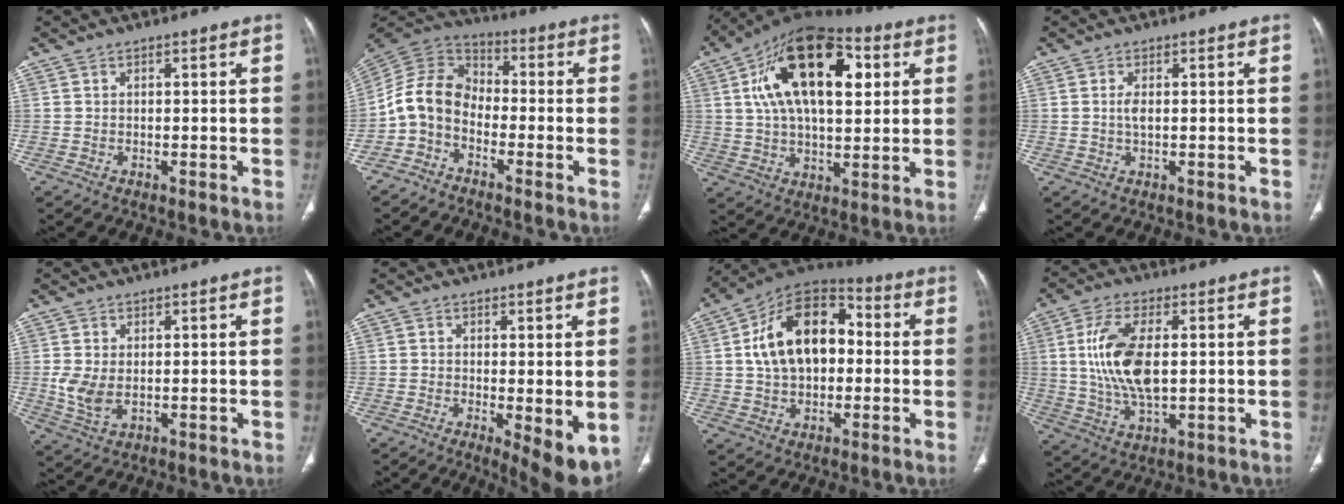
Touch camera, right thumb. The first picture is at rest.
{"total": 9.6, "force": [-3.4, 7.0, 5.6], "torque": [-0.102, 0.058, -0.085]}
{"total": 22.5, "force": [6.8, 11.5, 18.1], "torque": [-0.281, 0.007, 0.104]}
{"total": 1.8, "force": [0.2, 0.7, 1.6], "torque": [-0.037, -0.002, 0.006]}
{"total": 5.0, "force": [0.3, 3.1, 3.9], "torque": [-0.085, -0.010, 0.014]}
{"total": 7.9, "force": [-1.4, 2.7, 7.3], "torque": [-0.103, -0.024, -0.017]}
{"total": 17.6, "force": [1.9, 11.4, 13.2], "torque": [-0.192, 0.033, 0.024]}
{"total": 13.1, "force": [1.5, 6.3, 11.4], "torque": [-0.227, -0.006, 0.033]}